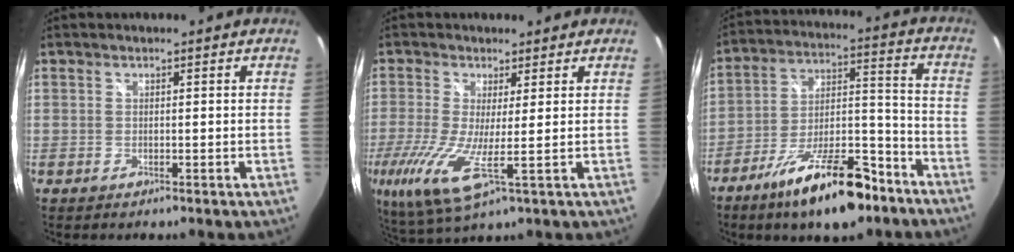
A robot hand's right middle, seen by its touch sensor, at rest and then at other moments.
{"total": 10.7, "force": [-1.9, 1.9, 10.3], "torque": [-0.220, -0.032, -0.039]}
{"total": 18.4, "force": [-12.5, 6.0, 12.1], "torque": [-0.207, 0.001, -0.197]}